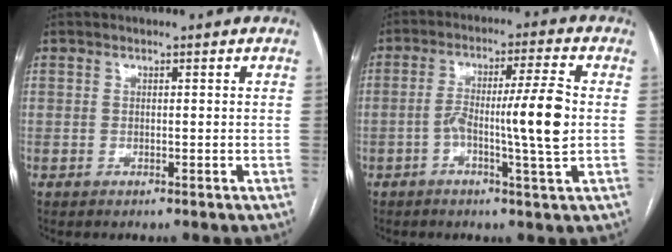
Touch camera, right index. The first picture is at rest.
{"total": 9.6, "force": [-1.2, -0.4, 9.6], "torque": [-0.163, 0.010, -0.022]}